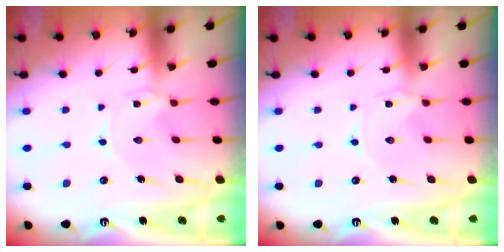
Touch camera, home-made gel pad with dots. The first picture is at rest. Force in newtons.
{"total": 0.0}